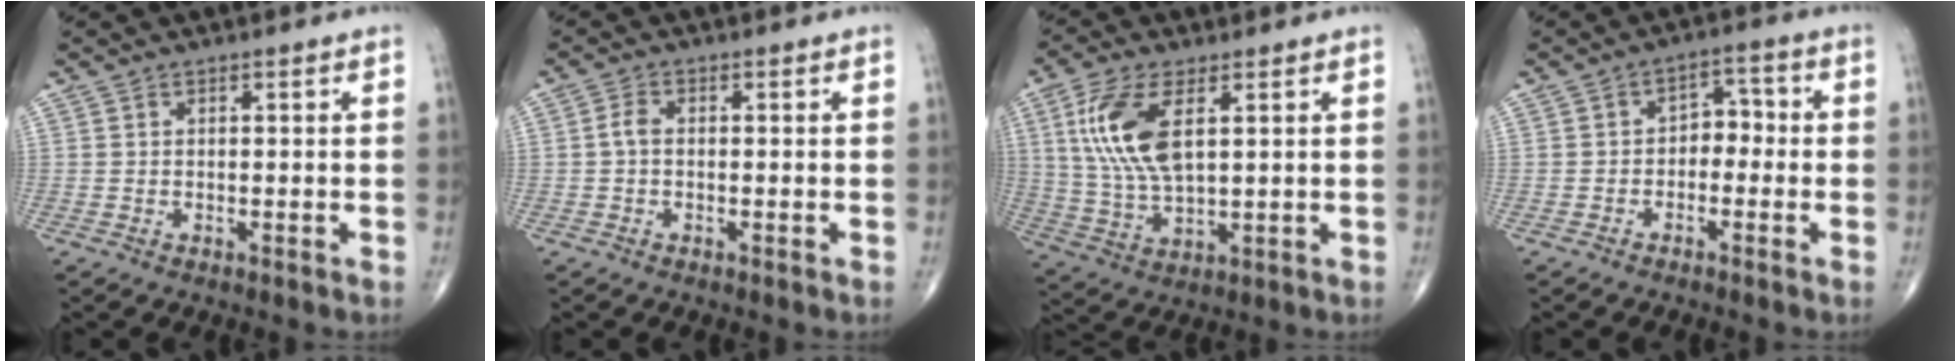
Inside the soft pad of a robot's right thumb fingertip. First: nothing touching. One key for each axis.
{"total": 2.0, "fx": -0.2, "fy": 1.3, "fz": 1.6, "tx": -0.029, "ty": 0.004, "tz": -0.008}
{"total": 12.8, "fx": 3.7, "fy": 5.7, "fz": 10.8, "tx": -0.232, "ty": -0.009, "tz": 0.079}
{"total": 4.5, "fx": -1.1, "fy": 3.1, "fz": 3.0, "tx": -0.020, "ty": 0.027, "tz": -0.029}